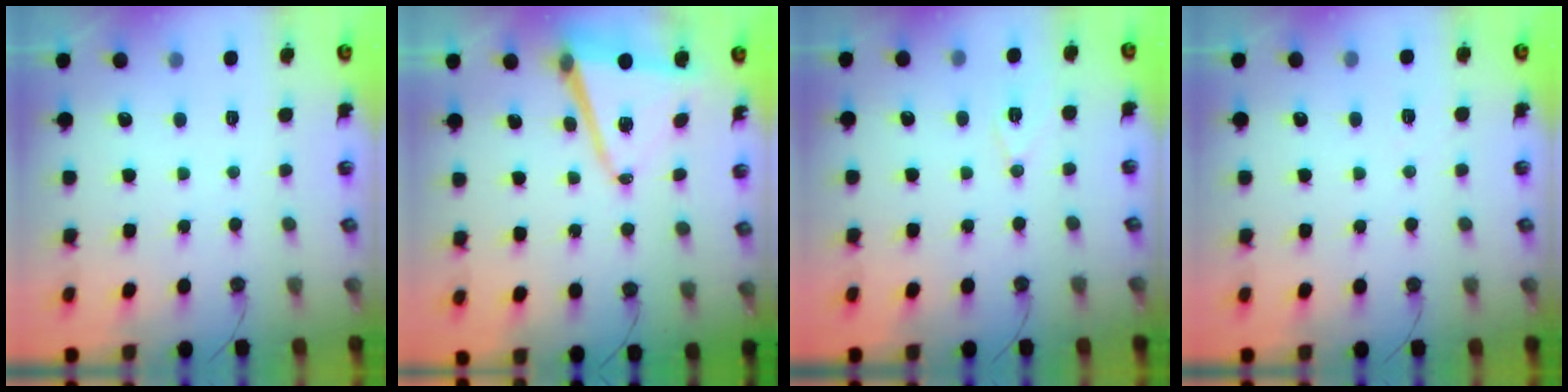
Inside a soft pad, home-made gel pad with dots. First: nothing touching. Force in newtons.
{"total": 10.2, "press": 9.7, "slide": 3.1}
{"total": 7.3, "press": 6.1, "slide": 4.0}
{"total": 5.5, "press": 3.2, "slide": 4.5}